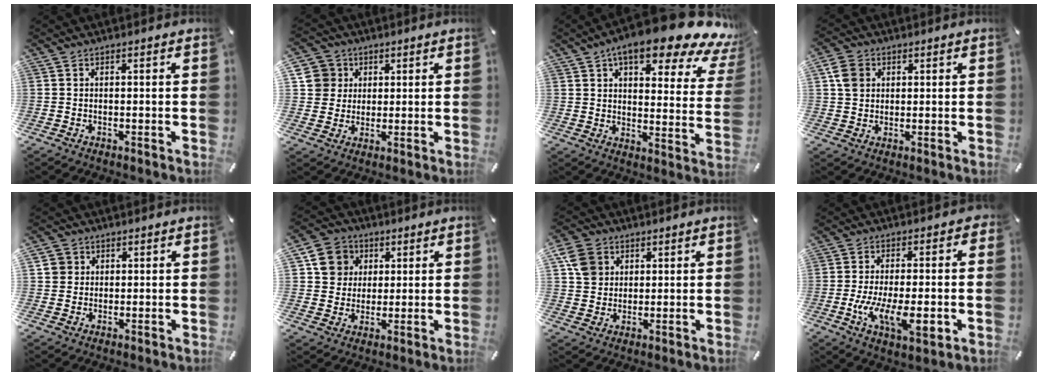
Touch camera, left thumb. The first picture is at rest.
{"total": 7.2, "force": [2.3, 6.8, 0.7], "torque": [-0.015, -0.003, 0.048]}
{"total": 17.8, "force": [12.1, 6.1, 11.5], "torque": [-0.163, -0.080, 0.196]}
{"total": 5.3, "force": [1.6, 4.6, 2.0], "torque": [-0.041, 0.002, 0.027]}
{"total": 3.7, "force": [1.2, 3.4, 0.6], "torque": [-0.003, 0.002, 0.020]}
{"total": 9.2, "force": [2.7, 8.4, 2.4], "torque": [-0.036, 0.000, 0.053]}
{"total": 7.8, "force": [2.6, 6.8, 2.8], "torque": [-0.054, 0.004, 0.052]}
{"total": 13.0, "force": [-3.4, 6.2, 10.9], "torque": [-0.198, -0.002, -0.059]}